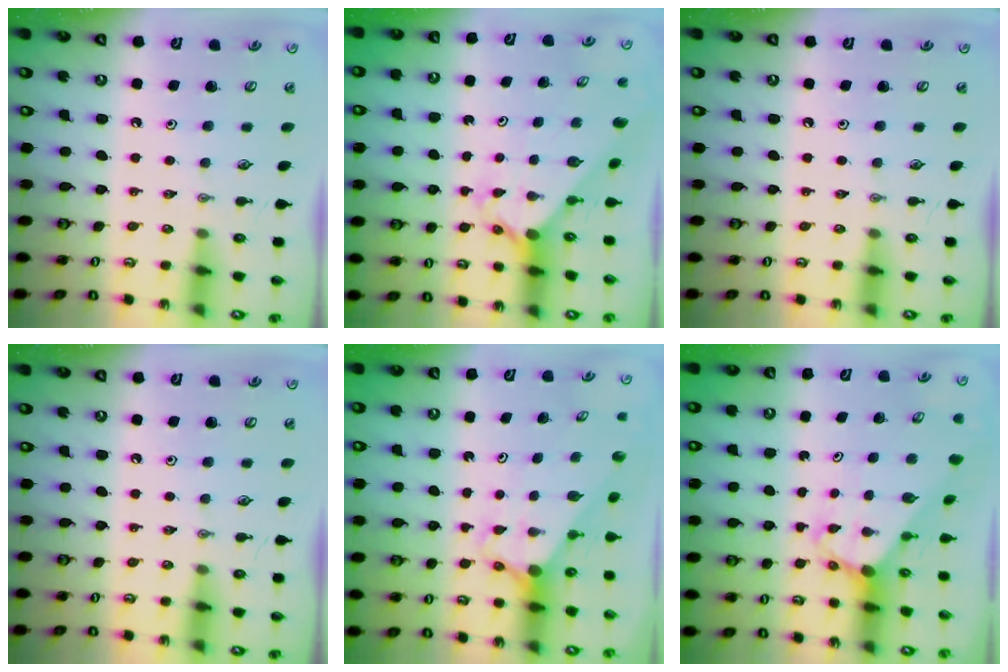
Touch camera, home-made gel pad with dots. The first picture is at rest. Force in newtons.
{"total": 2.5, "press": 2.5, "slide": 0.2}
{"total": 0.0}
{"total": 0.0}
{"total": 2.7, "press": 2.7, "slide": 0.0}
{"total": 2.9, "press": 2.9, "slide": 0.2}